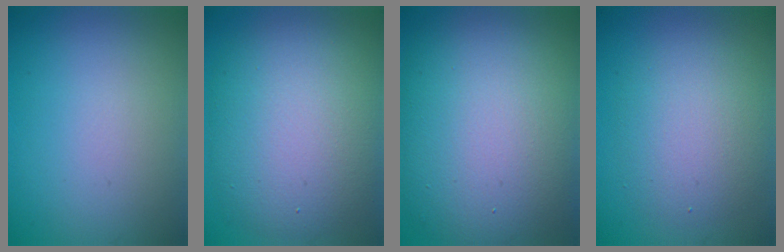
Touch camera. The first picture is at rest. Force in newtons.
{"total": 10.4, "press": 10.4, "slide": 0.6}
{"total": 14.6, "press": 14.5, "slide": 0.7}
{"total": 4.8, "press": 4.7, "slide": 0.5}